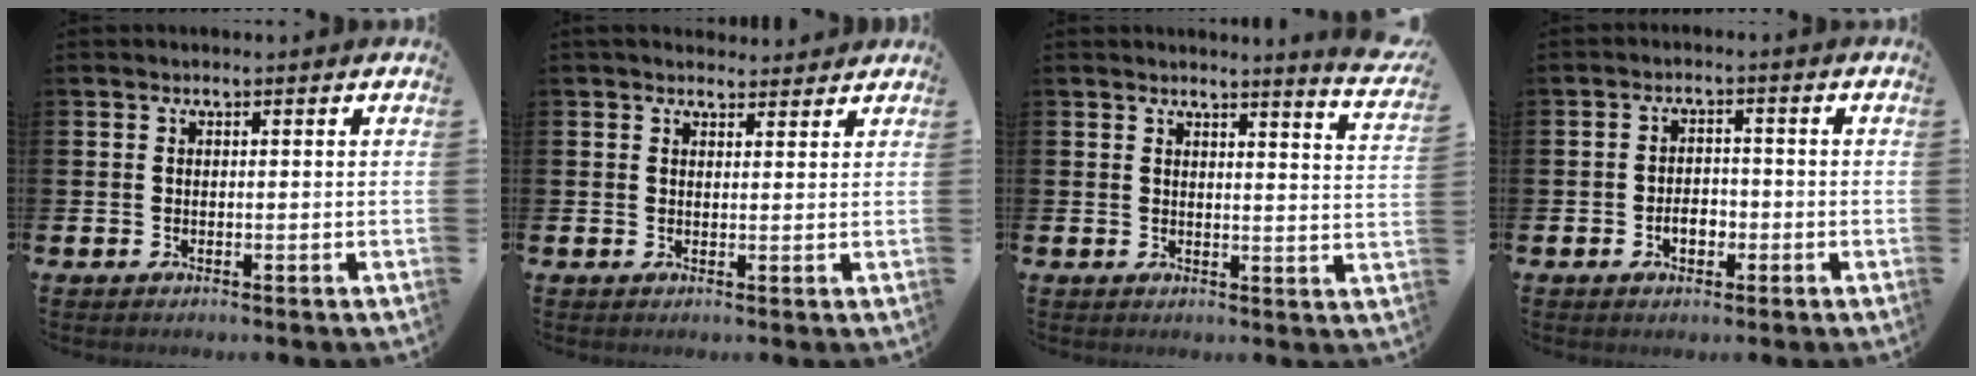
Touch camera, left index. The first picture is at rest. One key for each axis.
{"total": 2.4, "fx": 2.2, "fy": 0.8, "fz": 0.1, "tx": 0.001, "ty": -0.008, "tz": 0.039}
{"total": 3.3, "fx": 3.2, "fy": -0.5, "fz": 0.9, "tx": -0.007, "ty": -0.033, "tz": 0.050}
{"total": 2.9, "fx": -1.0, "fy": 1.8, "fz": 1.9, "tx": -0.030, "ty": 0.001, "tz": -0.023}